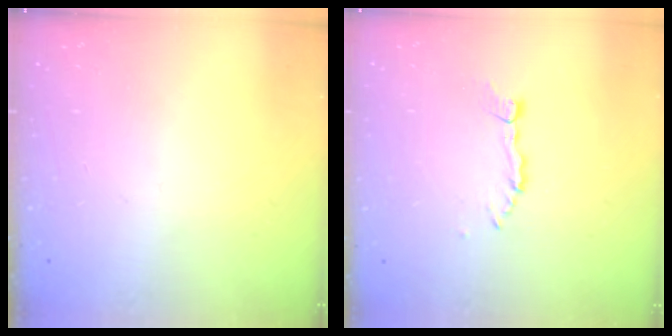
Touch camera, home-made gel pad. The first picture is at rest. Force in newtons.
{"total": 4.9, "press": 4.9, "slide": 0.2}